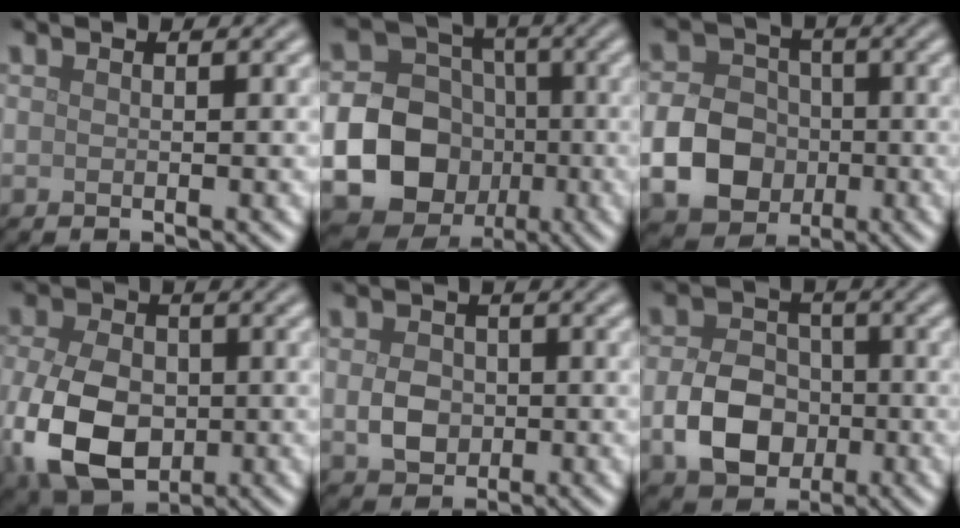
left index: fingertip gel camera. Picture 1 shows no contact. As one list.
[{"total": 20.6, "force": [-5.0, 19.1, 5.8], "torque": [-0.154, -0.045, -0.107]}, {"total": 6.8, "force": [-1.6, 5.5, 3.6], "torque": [-0.071, -0.003, -0.039]}, {"total": 9.8, "force": [-2.0, 6.7, 6.9], "torque": [-0.162, -0.021, -0.040]}, {"total": 3.1, "force": [-0.3, 2.5, 1.9], "torque": [-0.037, -0.002, -0.008]}, {"total": 6.0, "force": [-1.6, 4.5, 3.6], "torque": [-0.069, -0.001, -0.033]}]